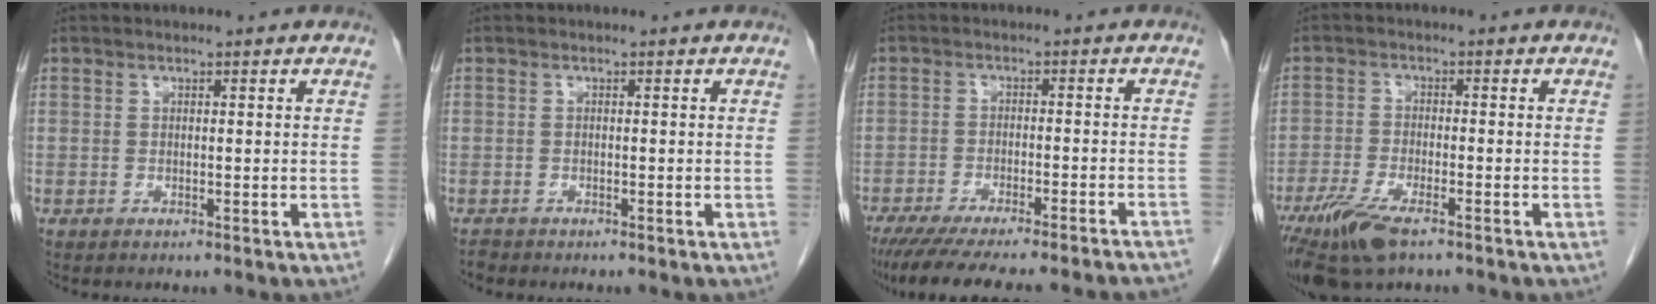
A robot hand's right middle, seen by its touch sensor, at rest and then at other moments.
{"total": 0.8, "force": [-0.7, 0.2, 0.0], "torque": [-0.002, -0.002, -0.014]}
{"total": 21.0, "force": [-18.7, 1.3, 9.3], "torque": [-0.112, -0.039, -0.249]}
{"total": 8.9, "force": [-5.9, 2.2, 6.2], "torque": [-0.120, -0.020, -0.105]}